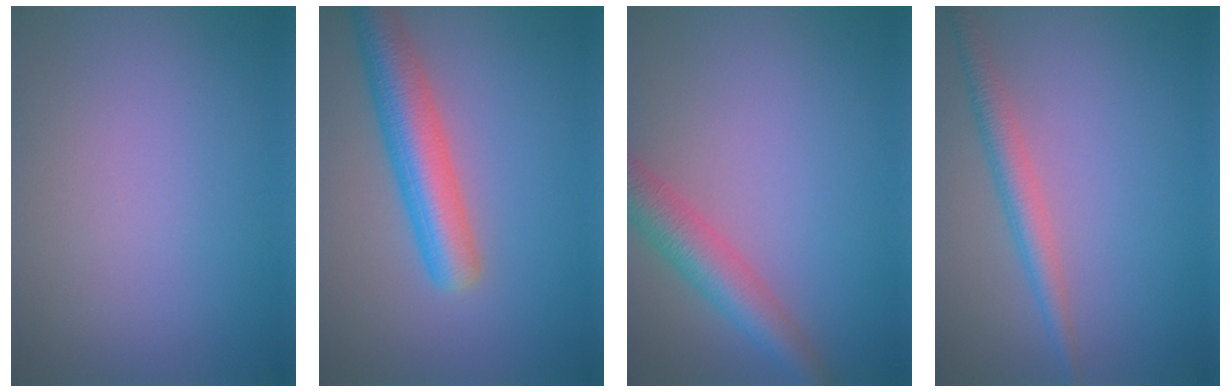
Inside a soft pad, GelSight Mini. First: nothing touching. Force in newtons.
{"total": 5.6, "press": 5.6, "slide": 0.2}
{"total": 4.4, "press": 4.4, "slide": 0.3}
{"total": 2.6, "press": 2.6, "slide": 0.0}